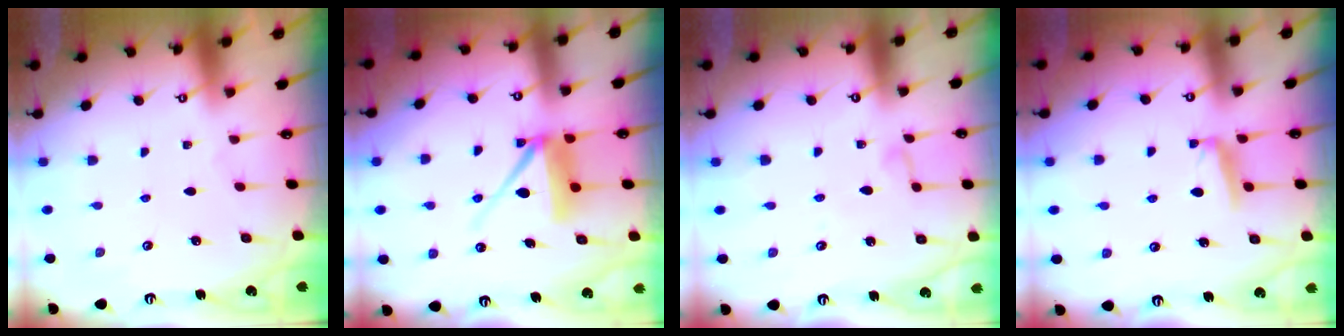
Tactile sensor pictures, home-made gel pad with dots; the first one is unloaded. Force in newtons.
{"total": 9.0, "press": 8.9, "slide": 0.9}
{"total": 3.9, "press": 3.9, "slide": 0.4}
{"total": 5.5, "press": 5.4, "slide": 0.7}